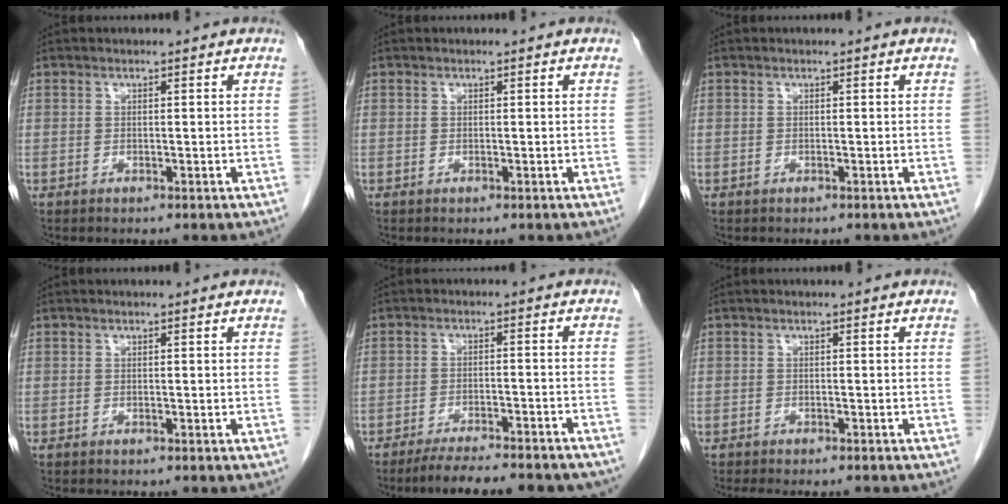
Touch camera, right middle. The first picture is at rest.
{"total": 0.0}
{"total": 0.0}
{"total": 0.0}
{"total": 15.2, "force": [-13.6, 2.2, 6.4], "torque": [-0.080, -0.006, -0.178]}
{"total": 5.6, "force": [-4.9, 1.3, 2.6], "torque": [-0.027, -0.007, -0.066]}